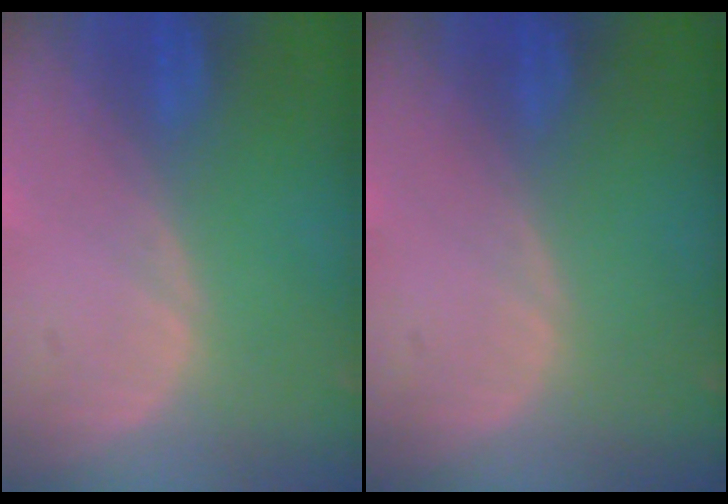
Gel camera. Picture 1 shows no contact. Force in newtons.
{"total": 0.0}